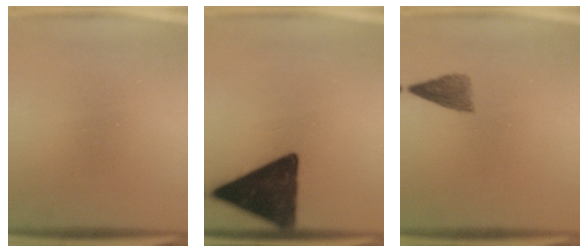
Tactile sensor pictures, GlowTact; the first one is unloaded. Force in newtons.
{"total": 13.0}
{"total": 3.0}